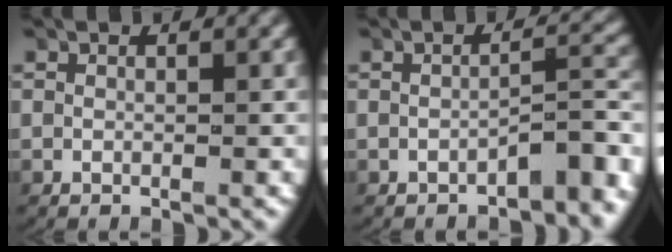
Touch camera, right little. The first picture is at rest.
{"total": 3.5, "force": [-2.3, 0.8, 2.6], "torque": [-0.024, 0.005, -0.032]}